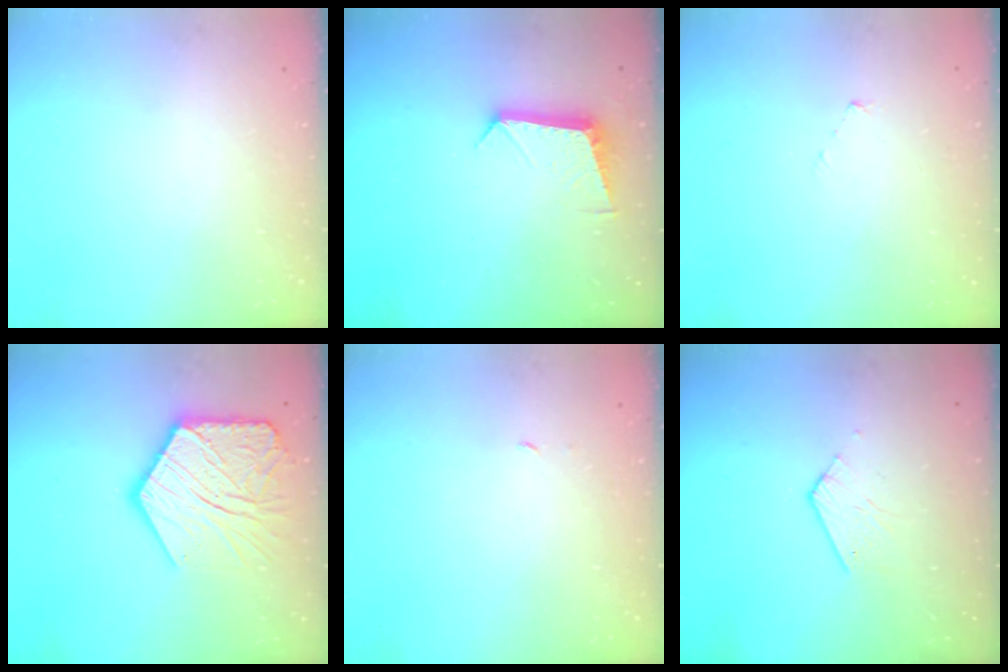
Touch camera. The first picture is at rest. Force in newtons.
{"total": 10.9, "press": 10.9, "slide": 0.5}
{"total": 3.0, "press": 3.0, "slide": 0.3}
{"total": 19.5, "press": 19.4, "slide": 1.5}
{"total": 1.8, "press": 1.8, "slide": 0.1}
{"total": 3.7, "press": 3.7, "slide": 0.3}